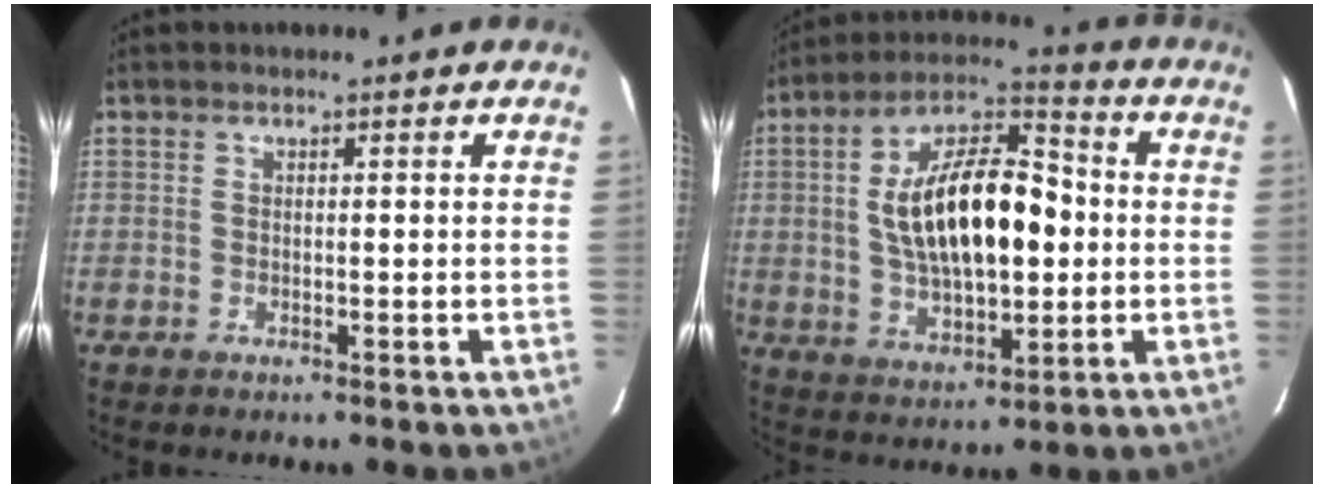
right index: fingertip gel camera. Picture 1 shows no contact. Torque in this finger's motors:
{"motor_torque": [1.44, 0.58, 1.05, 0.21]}